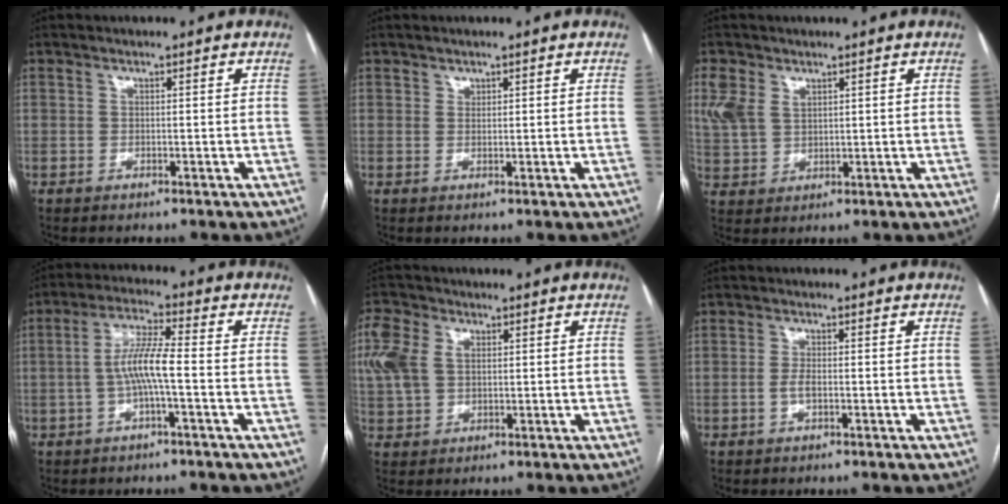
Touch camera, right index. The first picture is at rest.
{"total": 0.9, "force": [0.6, 0.6, 0.1], "torque": [0.004, -0.002, 0.008]}
{"total": 6.5, "force": [3.3, 4.4, 3.4], "torque": [-0.097, 0.018, 0.073]}
{"total": 7.0, "force": [-1.1, 0.5, 6.9], "torque": [-0.138, 0.012, -0.024]}
{"total": 9.8, "force": [2.9, 6.9, 6.3], "torque": [-0.186, 0.027, 0.057]}
{"total": 1.6, "force": [-0.3, 0.5, 1.5], "torque": [-0.035, 0.001, -0.006]}